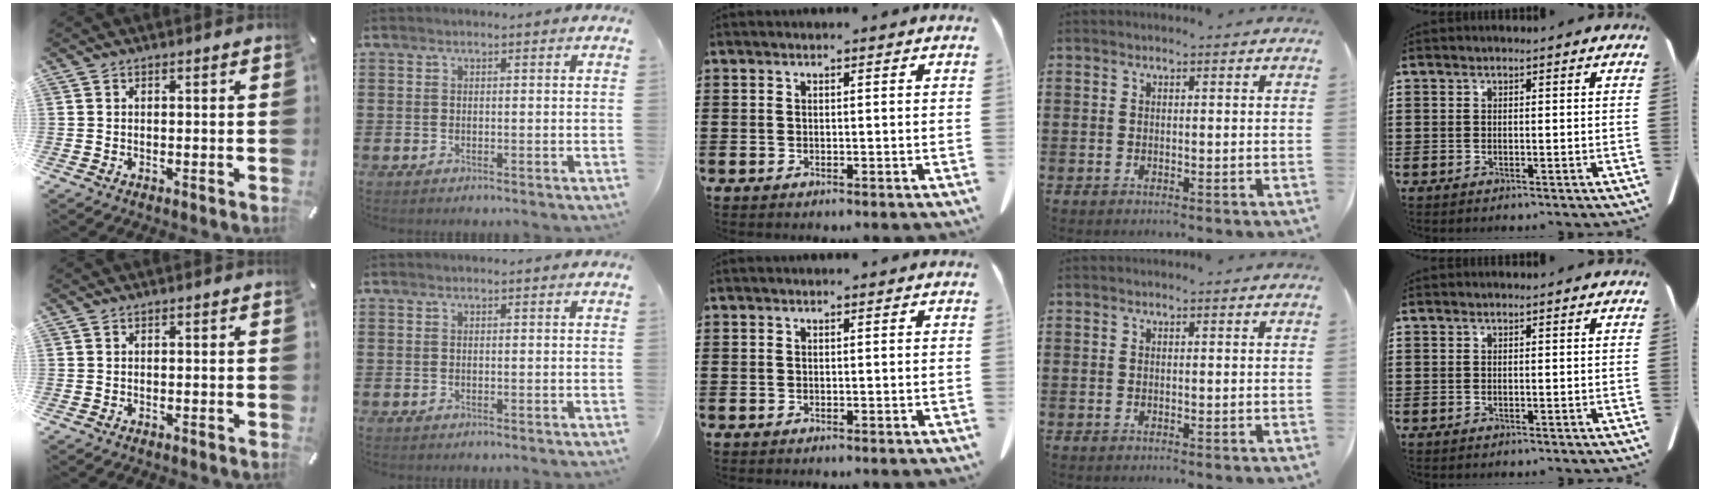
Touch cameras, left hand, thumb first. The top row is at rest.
{}